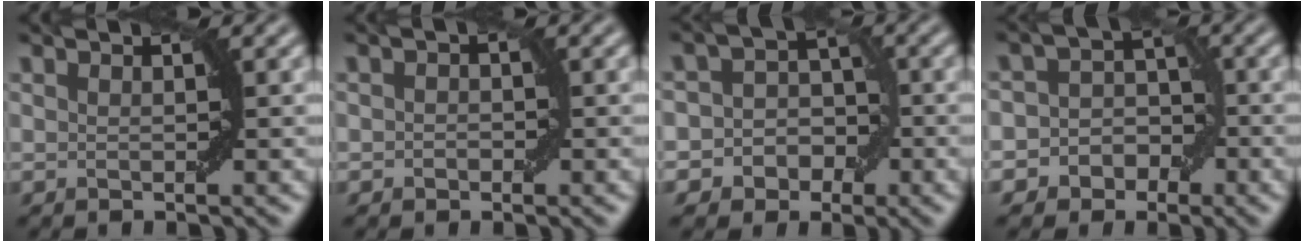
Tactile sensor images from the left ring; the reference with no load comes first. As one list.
[{"total": 1.1, "force": [-0.3, 0.9, 0.5], "torque": [-0.004, 0.000, -0.007]}, {"total": 6.1, "force": [-2.0, 5.5, 1.5], "torque": [-0.004, 0.022, -0.056]}, {"total": 6.0, "force": [-2.3, 5.4, 1.2], "torque": [0.001, 0.023, -0.061]}]